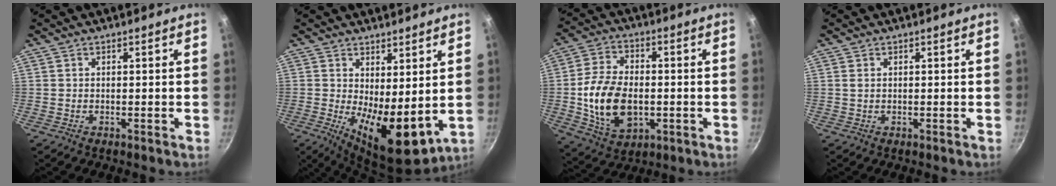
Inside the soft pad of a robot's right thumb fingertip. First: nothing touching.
{"total": 12.0, "force": [0.5, 5.0, 10.9], "torque": [-0.146, -0.028, 0.018]}
{"total": 14.9, "force": [-1.8, 9.6, 11.3], "torque": [-0.195, 0.010, -0.024]}
{"total": 0.8, "force": [0.3, 0.5, 0.5], "torque": [-0.011, 0.001, 0.005]}